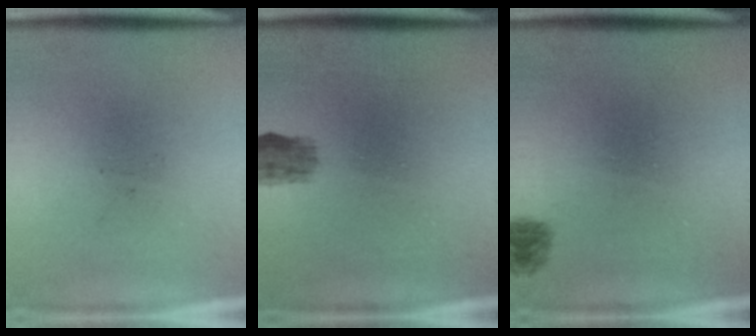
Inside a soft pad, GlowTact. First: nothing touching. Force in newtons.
{"total": 2.3}
{"total": 1.4}